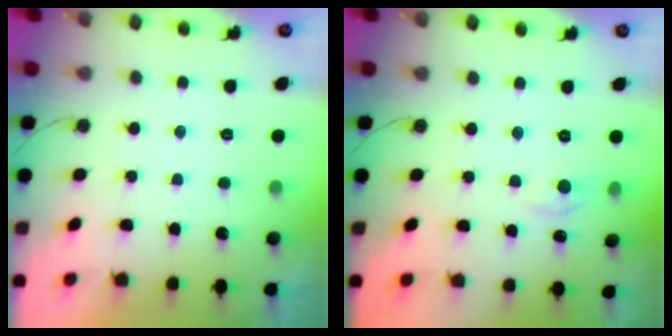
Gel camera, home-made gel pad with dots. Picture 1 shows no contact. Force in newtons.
{"total": 3.4, "press": 3.4, "slide": 0.4}